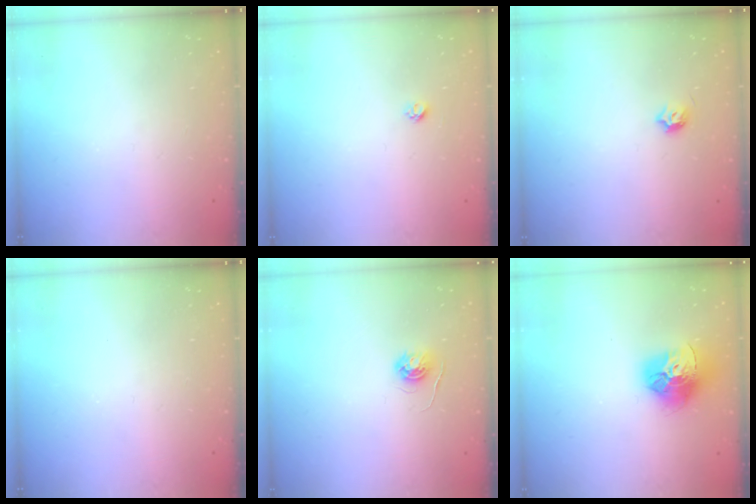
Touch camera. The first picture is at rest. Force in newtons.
{"total": 3.6, "press": 3.6, "slide": 0.3}
{"total": 4.0, "press": 3.8, "slide": 1.0}
{"total": 0.0}
{"total": 4.0, "press": 4.0, "slide": 0.4}
{"total": 15.9, "press": 15.9, "slide": 1.6}